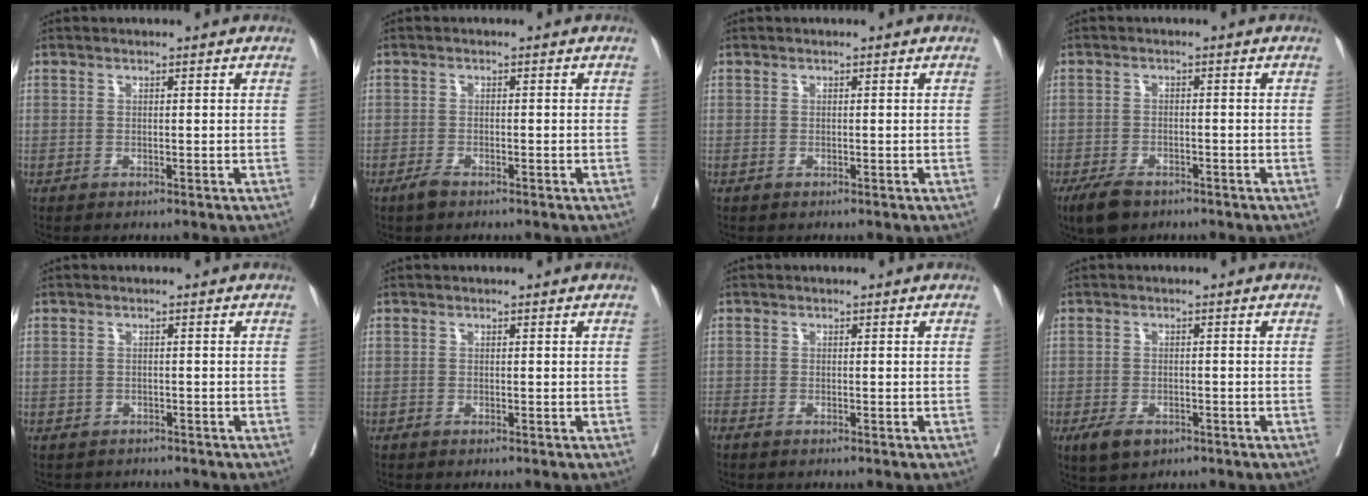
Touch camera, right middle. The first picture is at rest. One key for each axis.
{"total": 1.7, "fx": -1.3, "fy": 0.6, "fz": 0.9, "tx": -0.021, "ty": -0.001, "tz": -0.022}
{"total": 0.0}
{"total": 4.9, "fx": -3.6, "fy": 2.3, "fz": 2.5, "tx": -0.049, "ty": -0.005, "tz": -0.058}
{"total": 2.9, "fx": -2.5, "fy": 1.4, "fz": 0.0, "tx": -0.007, "ty": -0.001, "tz": -0.038}
{"total": 0.0}
{"total": 1.2, "fx": -1.1, "fy": 0.4, "fz": 0.4, "tx": -0.015, "ty": -0.005, "tz": -0.022}
{"total": 3.9, "fx": -2.3, "fy": 2.1, "fz": 2.4, "tx": -0.046, "ty": -0.004, "tz": -0.032}